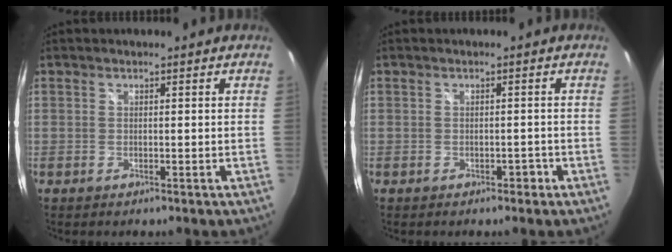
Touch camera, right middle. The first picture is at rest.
{"total": 1.3, "force": [-0.9, 0.9, 0.4], "torque": [-0.004, 0.000, -0.010]}